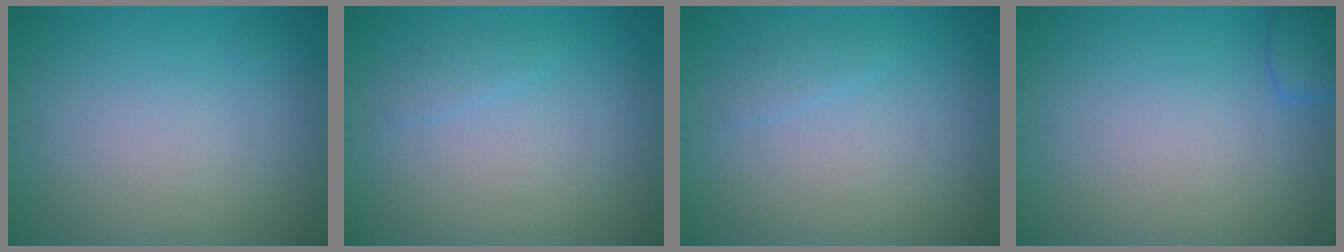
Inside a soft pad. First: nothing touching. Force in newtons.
{"total": 0.8, "press": 0.8, "slide": 0.0}
{"total": 0.8, "press": 0.8, "slide": 0.0}
{"total": 1.9, "press": 1.9, "slide": 0.2}